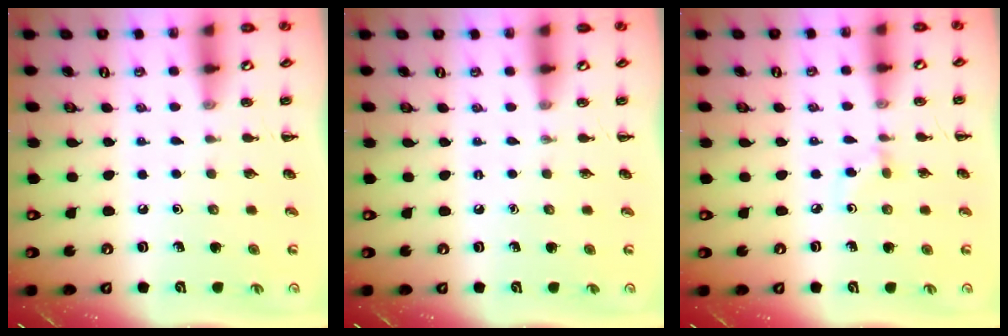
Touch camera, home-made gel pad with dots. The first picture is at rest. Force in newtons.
{"total": 0.0}
{"total": 2.7, "press": 2.5, "slide": 1.0}